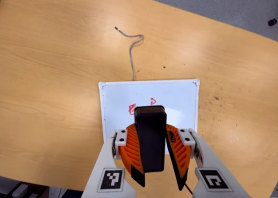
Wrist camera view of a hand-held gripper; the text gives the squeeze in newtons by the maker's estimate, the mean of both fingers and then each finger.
{"total": 10.6, "left": 10.0, "right": 11.2}